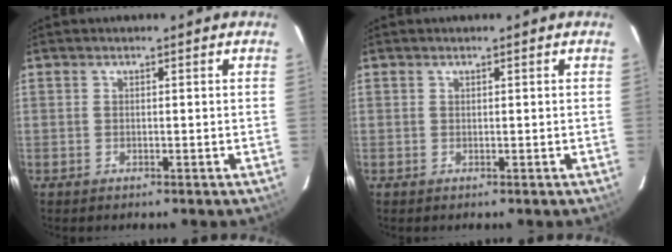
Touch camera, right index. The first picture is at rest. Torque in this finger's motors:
{"motor_torque": [-0.10, 0.17, 0.03, 0.01]}